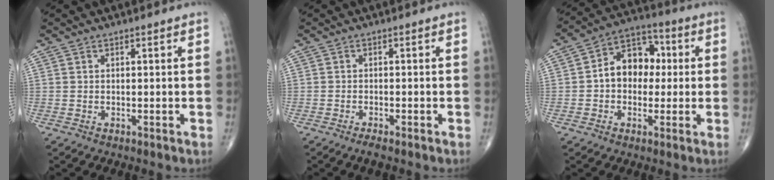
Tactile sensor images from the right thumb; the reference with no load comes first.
{"total": 1.4, "force": [-1.2, 0.1, 0.9], "torque": [-0.025, 0.002, -0.023]}
{"total": 11.0, "force": [0.5, 8.1, 7.3], "torque": [-0.080, 0.031, -0.004]}